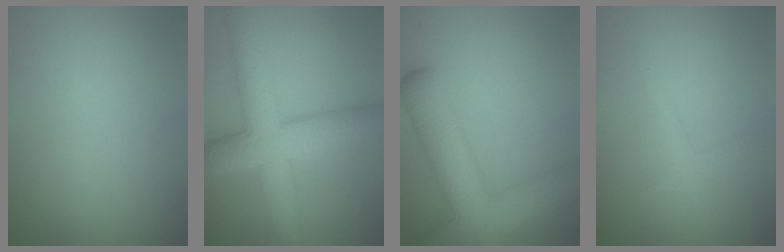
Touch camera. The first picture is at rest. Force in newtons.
{"total": 7.2, "press": 7.2, "slide": 0.1}
{"total": 9.8, "press": 9.8, "slide": 0.6}
{"total": 1.2, "press": 1.2, "slide": 0.0}